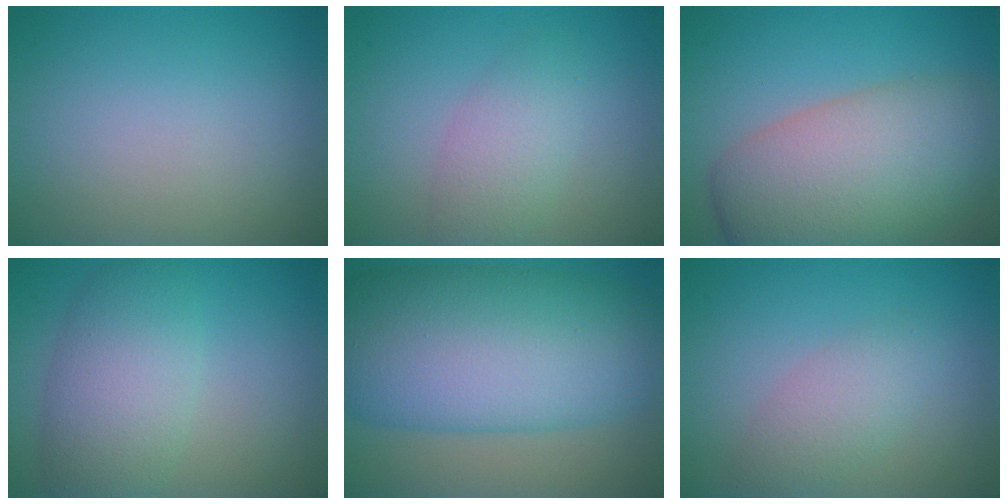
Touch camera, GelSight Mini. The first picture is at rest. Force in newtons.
{"total": 3.1, "press": 3.1, "slide": 0.1}
{"total": 10.8, "press": 10.8, "slide": 0.4}
{"total": 6.1, "press": 6.1, "slide": 0.3}
{"total": 14.6, "press": 14.6, "slide": 0.1}
{"total": 2.9, "press": 2.9, "slide": 0.1}